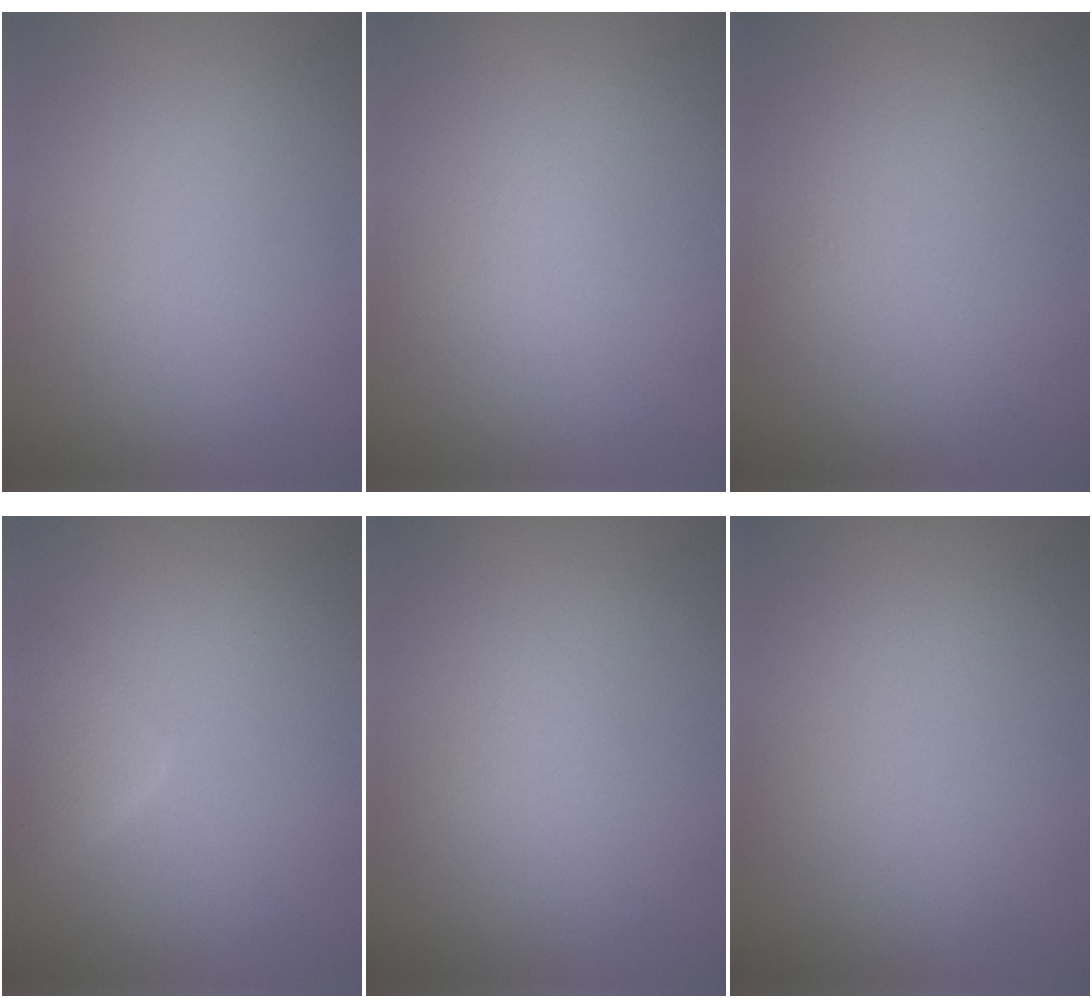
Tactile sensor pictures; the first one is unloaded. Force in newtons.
{"total": 0.6, "press": 0.6, "slide": 0.1}
{"total": 0.0}
{"total": 2.6, "press": 2.6, "slide": 0.2}
{"total": 0.6, "press": 0.6, "slide": 0.1}
{"total": 0.0}